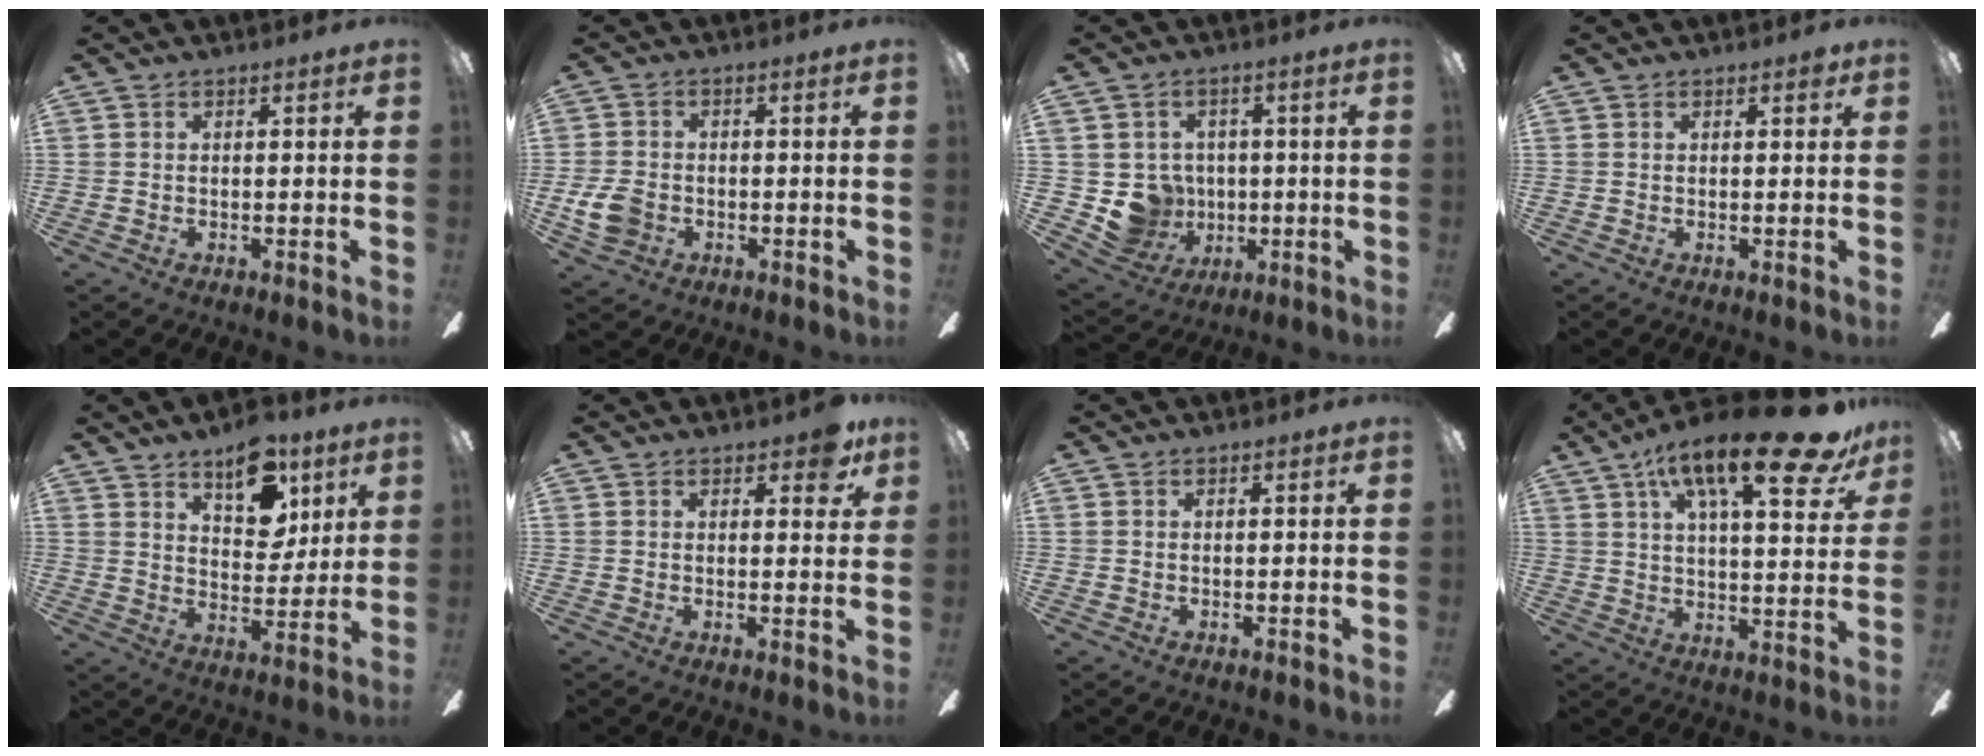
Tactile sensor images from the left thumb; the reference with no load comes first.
{"total": 6.8, "force": [-1.9, 5.3, 3.8], "torque": [-0.086, 0.009, -0.037]}
{"total": 8.6, "force": [0.0, 8.5, 1.6], "torque": [-0.066, -0.009, 0.011]}
{"total": 1.2, "force": [0.8, 0.4, 0.8], "torque": [-0.010, -0.001, 0.012]}
{"total": 13.7, "force": [8.3, 7.5, 7.9], "torque": [-0.102, -0.035, 0.147]}
{"total": 5.4, "force": [3.4, 2.3, 3.5], "torque": [-0.035, -0.013, 0.053]}
{"total": 0.0}
{"total": 22.3, "force": [13.2, 6.3, 16.8], "torque": [-0.257, -0.067, 0.204]}